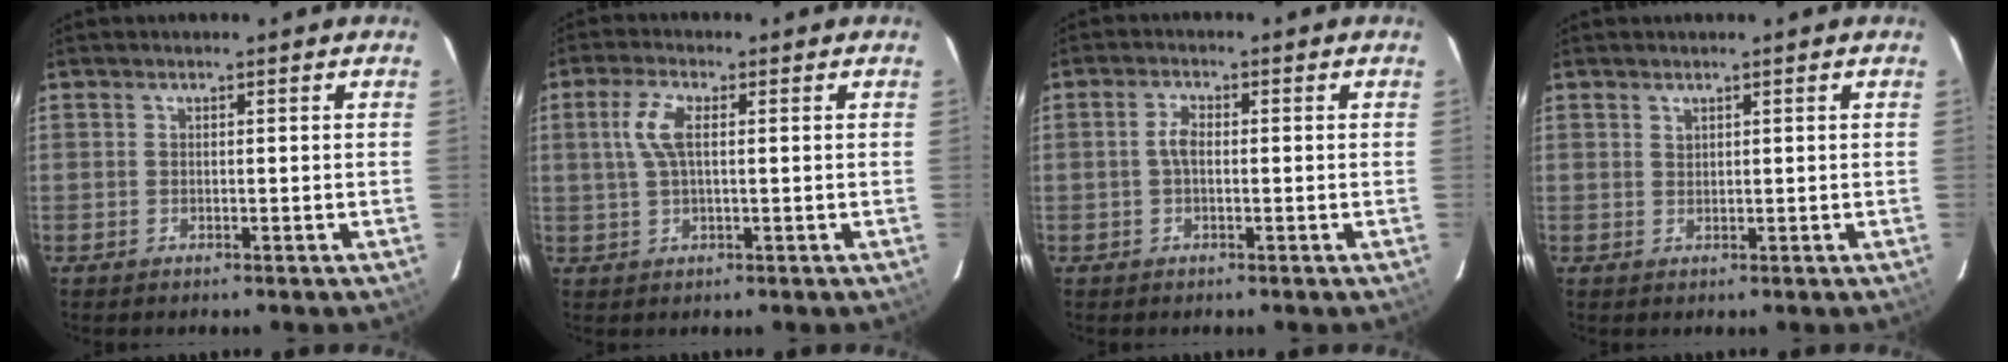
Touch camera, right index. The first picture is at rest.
{"total": 5.3, "force": [1.0, 1.9, 4.8], "torque": [-0.102, 0.009, 0.024]}
{"total": 2.4, "force": [-0.1, 1.3, 2.0], "torque": [-0.042, 0.007, -0.002]}
{"total": 0.8, "force": [0.7, 0.4, 0.1], "torque": [-0.002, 0.001, 0.013]}